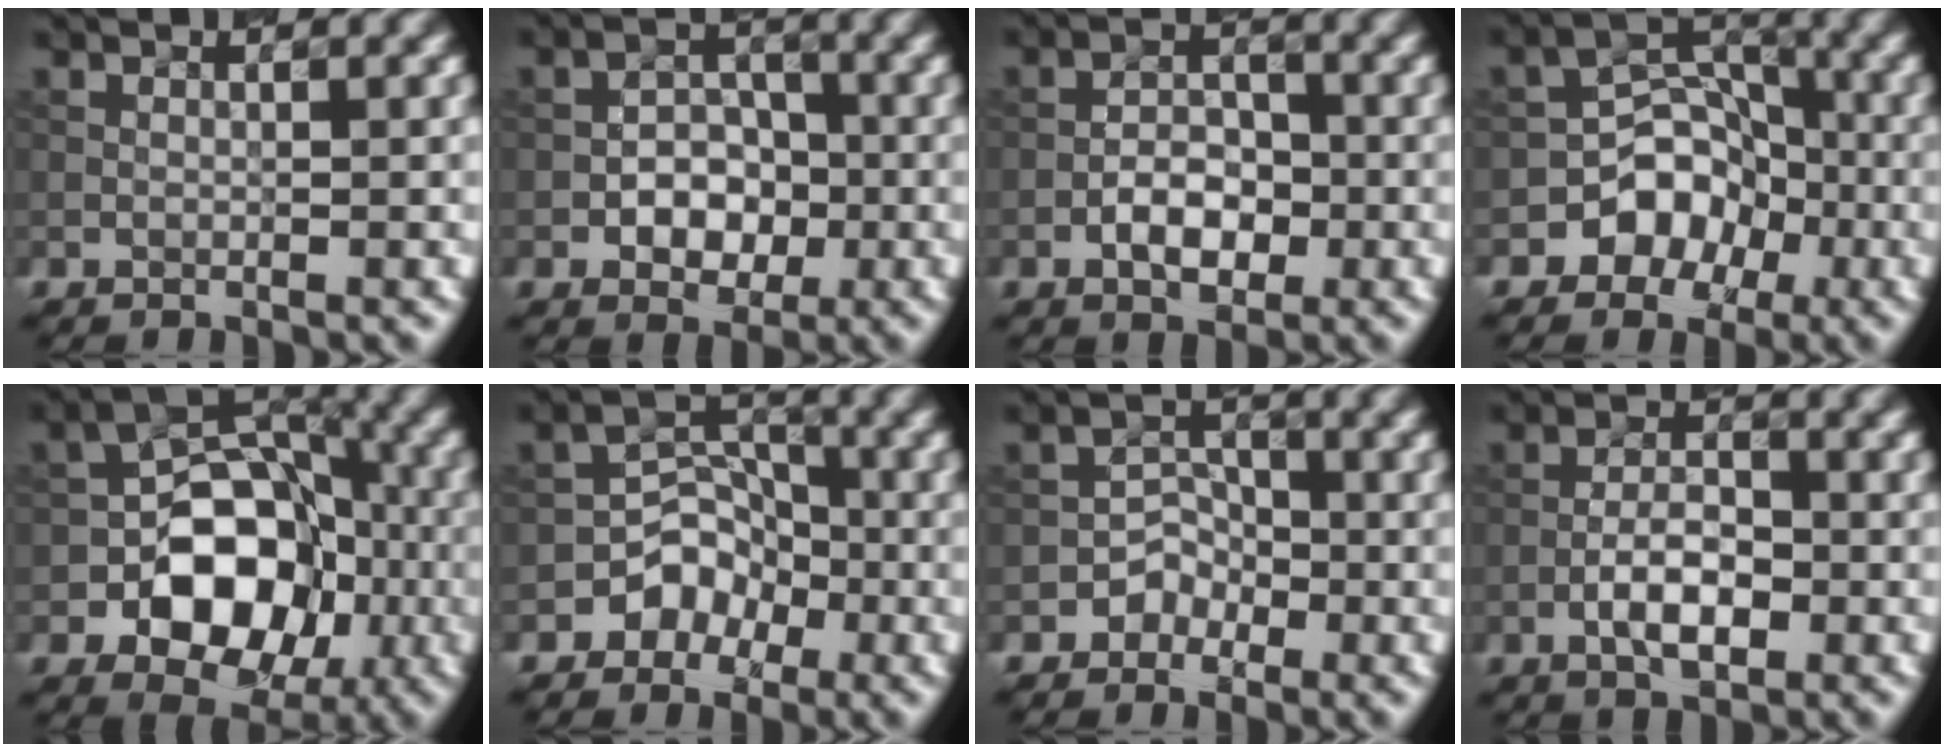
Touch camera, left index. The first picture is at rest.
{"total": 3.2, "force": [-1.3, 2.4, 1.8], "torque": [-0.019, 0.007, -0.014]}
{"total": 3.0, "force": [-1.5, 1.7, 2.0], "torque": [-0.029, 0.008, -0.018]}
{"total": 4.4, "force": [-2.4, 3.5, 1.3], "torque": [0.003, 0.017, -0.034]}
{"total": 9.3, "force": [-3.0, 6.5, 5.9], "torque": [-0.075, 0.010, -0.044]}
{"total": 3.1, "force": [-1.9, 2.3, 0.6], "torque": [0.005, 0.014, -0.022]}
{"total": 1.8, "force": [-1.3, 1.2, -0.2], "torque": [0.010, 0.012, -0.015]}
{"total": 3.2, "force": [-1.5, 1.2, 2.5], "torque": [-0.046, 0.006, -0.024]}